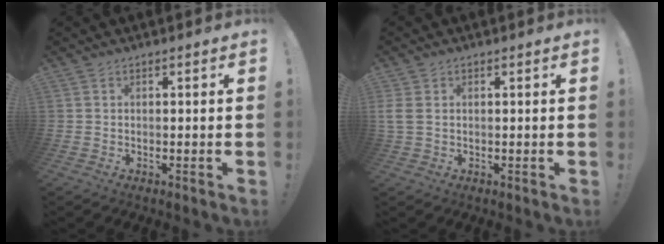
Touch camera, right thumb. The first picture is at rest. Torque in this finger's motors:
{"motor_torque": [-0.76, 0.81, -0.02, 0.26, 0.11]}